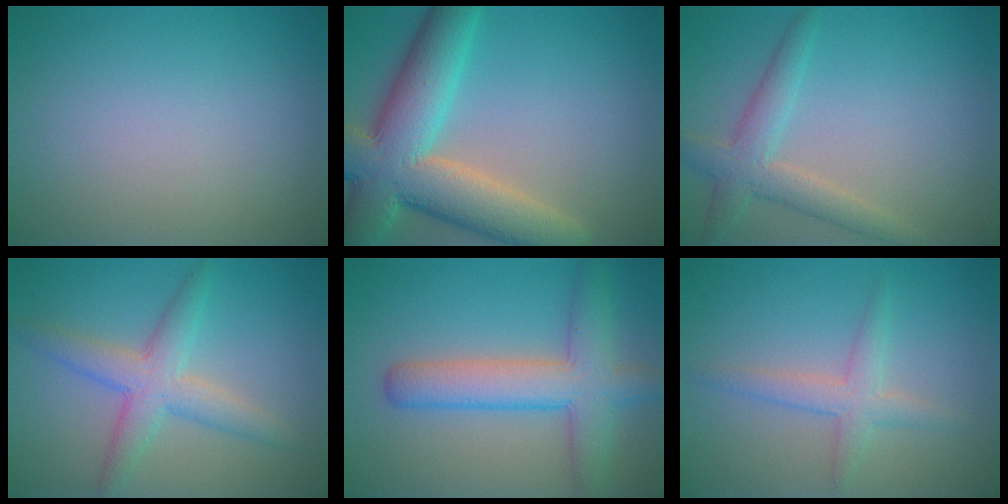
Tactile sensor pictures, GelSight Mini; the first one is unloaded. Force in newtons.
{"total": 10.8, "press": 10.8, "slide": 0.5}
{"total": 3.5, "press": 3.5, "slide": 0.1}
{"total": 4.2, "press": 4.2, "slide": 0.1}
{"total": 6.2, "press": 6.2, "slide": 0.3}
{"total": 2.5, "press": 2.5, "slide": 0.0}